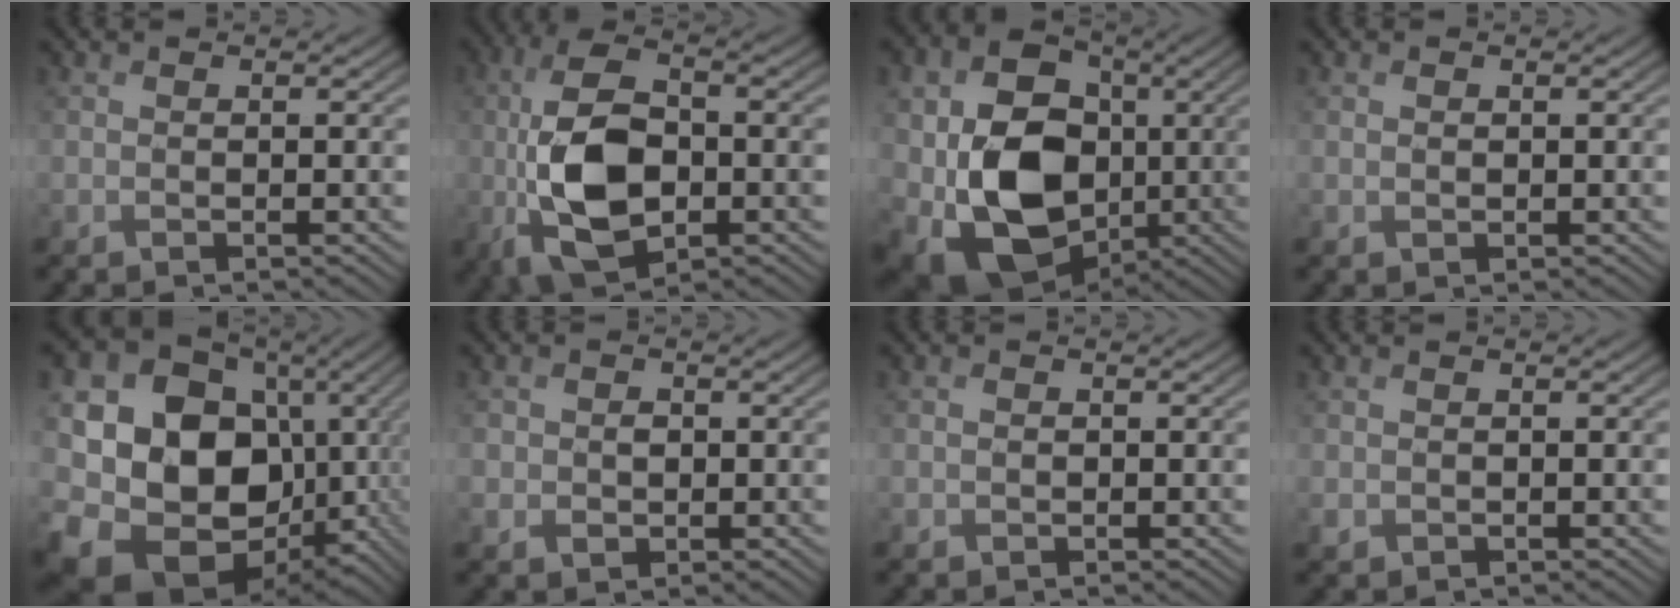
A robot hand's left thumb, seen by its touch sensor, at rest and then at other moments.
{"total": 13.4, "force": [-2.1, 7.1, 11.2], "torque": [-0.248, -0.009, -0.044]}
{"total": 15.8, "force": [-1.8, 11.7, 10.6], "torque": [-0.213, -0.018, -0.031]}
{"total": 0.5, "force": [0.1, 0.5, 0.2], "torque": [-0.004, -0.003, 0.003]}
{"total": 19.6, "force": [-0.8, 16.4, 10.8], "torque": [-0.247, -0.041, 0.008]}
{"total": 2.5, "force": [-0.1, 2.2, 1.1], "torque": [-0.028, -0.007, -0.004]}
{"total": 0.8, "force": [-0.1, 0.7, 0.3], "torque": [-0.005, -0.004, -0.004]}
{"total": 0.9, "force": [-0.2, 0.8, 0.2], "torque": [-0.008, -0.007, -0.004]}